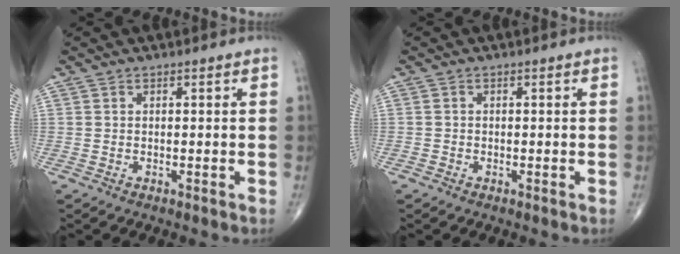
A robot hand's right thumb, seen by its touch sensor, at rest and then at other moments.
{"total": 0.7, "force": [-0.3, 0.6, 0.0], "torque": [0.002, 0.004, -0.010]}